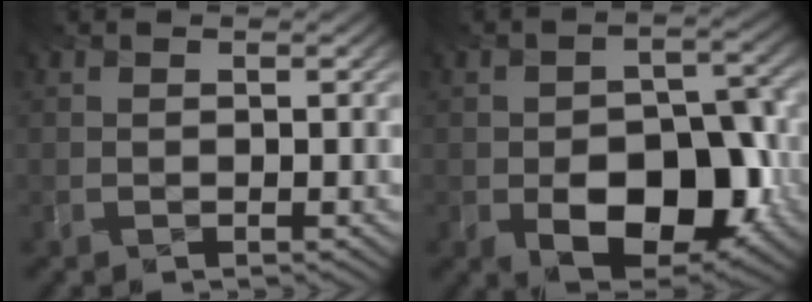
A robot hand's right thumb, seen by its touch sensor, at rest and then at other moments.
{"total": 12.5, "force": [-4.7, 7.2, 9.0], "torque": [-0.134, -0.018, -0.075]}